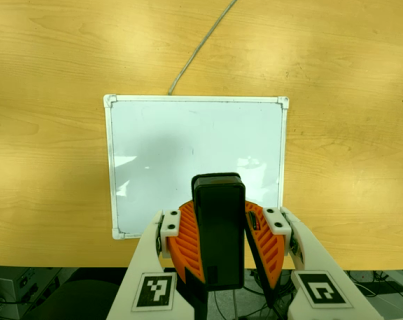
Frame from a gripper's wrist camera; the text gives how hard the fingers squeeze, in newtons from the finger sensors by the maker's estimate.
{"total": 8.9, "left": 9.4, "right": 8.4}